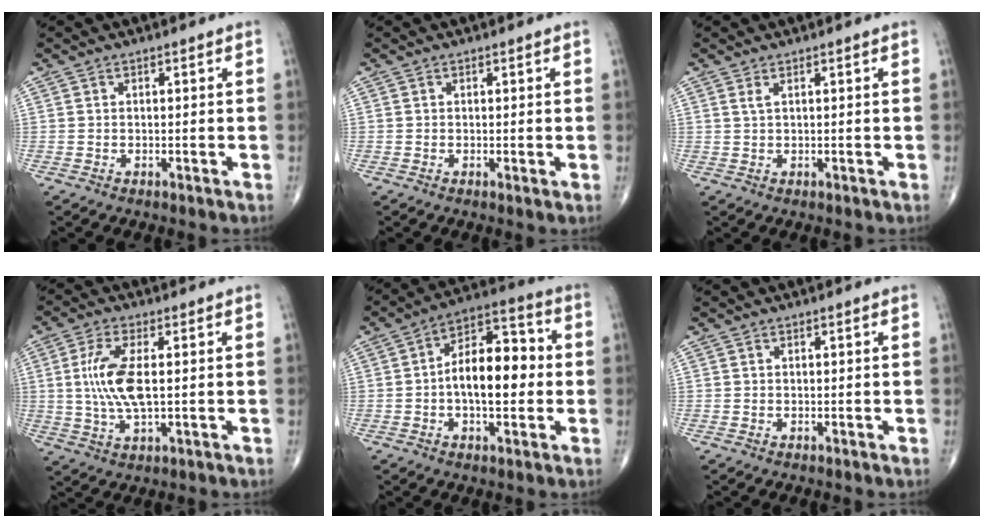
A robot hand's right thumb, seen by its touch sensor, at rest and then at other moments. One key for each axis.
{"total": 0.5, "fx": 0.0, "fy": 0.1, "fz": 0.5, "tx": -0.010, "ty": -0.003, "tz": -0.003}
{"total": 1.0, "fx": 0.6, "fy": 0.2, "fz": 0.8, "tx": -0.024, "ty": 0.004, "tz": 0.013}
{"total": 9.5, "fx": 0.8, "fy": 3.5, "fz": 8.8, "tx": -0.197, "ty": -0.004, "tz": 0.017}
{"total": 13.8, "fx": -0.4, "fy": 7.1, "fz": 11.9, "tx": -0.168, "ty": 0.033, "tz": -0.016}
{"total": 0.0}